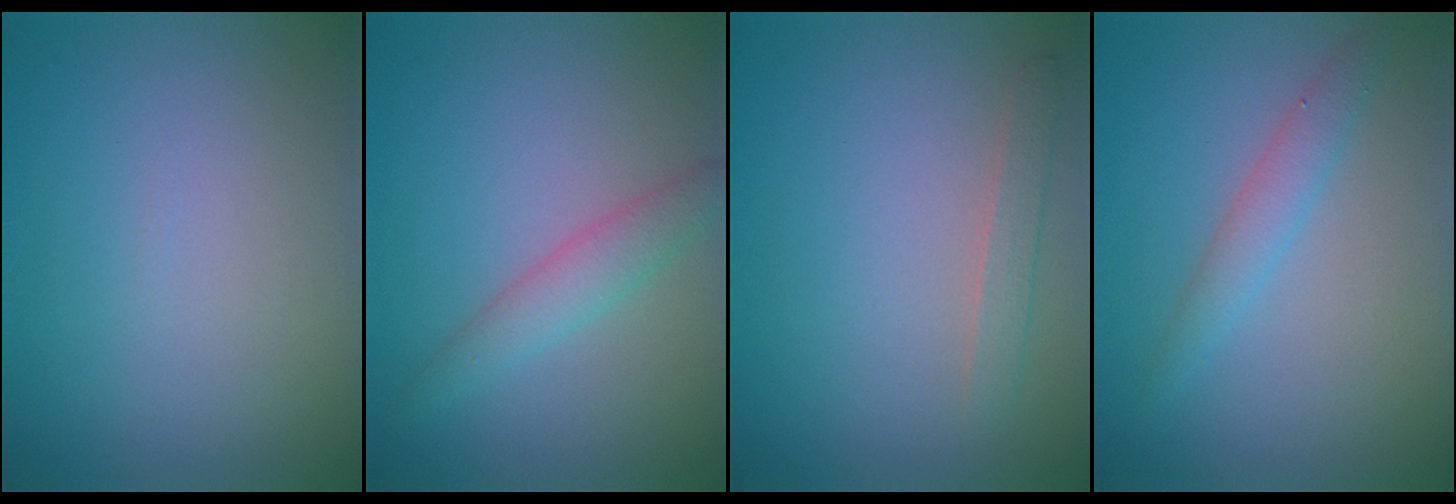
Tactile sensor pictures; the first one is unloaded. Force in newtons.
{"total": 2.5, "press": 2.5, "slide": 0.1}
{"total": 1.4, "press": 1.4, "slide": 0.0}
{"total": 2.2, "press": 2.2, "slide": 0.0}